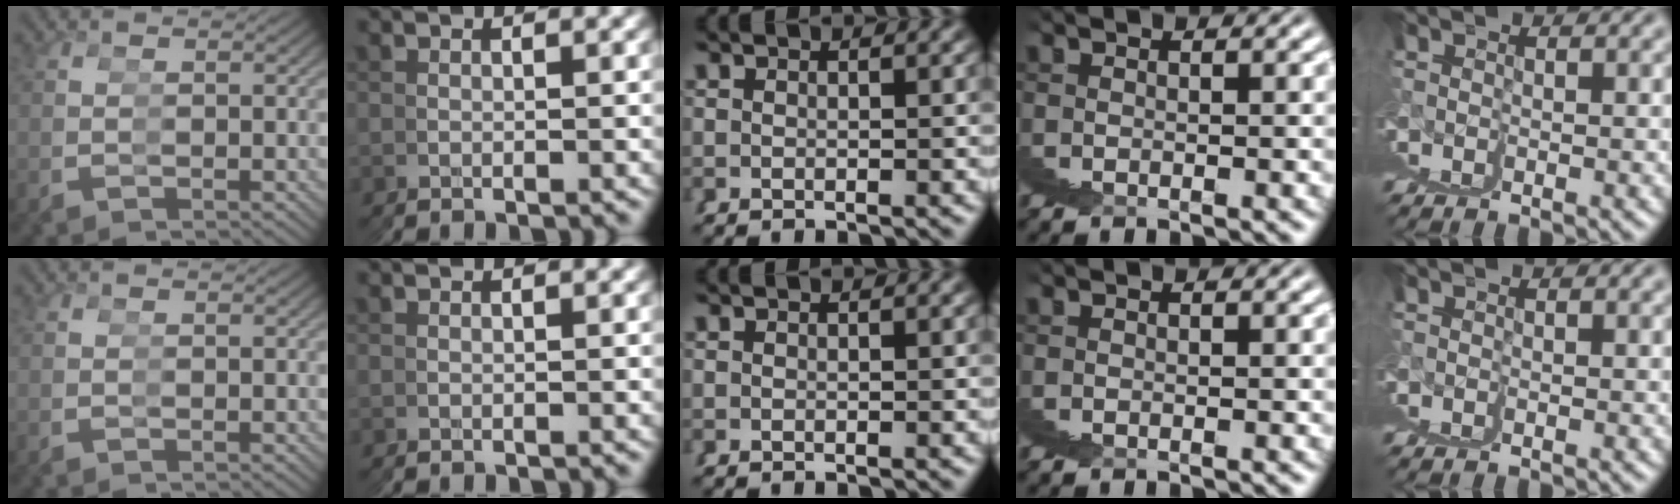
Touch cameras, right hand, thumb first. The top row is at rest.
{}